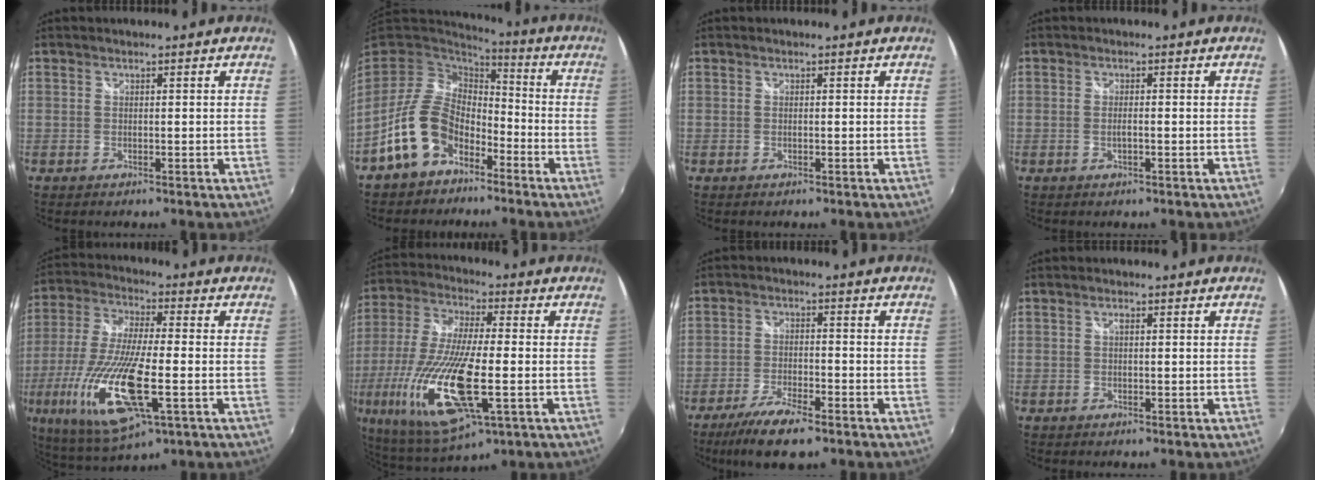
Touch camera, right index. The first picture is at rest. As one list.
[{"total": 12.9, "force": [-7.0, 8.6, 6.7], "torque": [-0.141, 0.017, -0.119]}, {"total": 0.0}, {"total": 1.3, "force": [-0.4, 0.3, 1.3], "torque": [-0.024, -0.001, -0.006]}, {"total": 20.7, "force": [-6.4, 5.9, 18.8], "torque": [-0.393, -0.044, -0.114]}, {"total": 23.5, "force": [-6.7, 7.3, 21.3], "torque": [-0.446, -0.054, -0.117]}, {"total": 10.2, "force": [-7.2, 2.7, 6.7], "torque": [-0.155, -0.024, -0.133]}, {"total": 0.7, "force": [0.1, 0.3, 0.6], "torque": [-0.011, 0.004, -0.001]}]